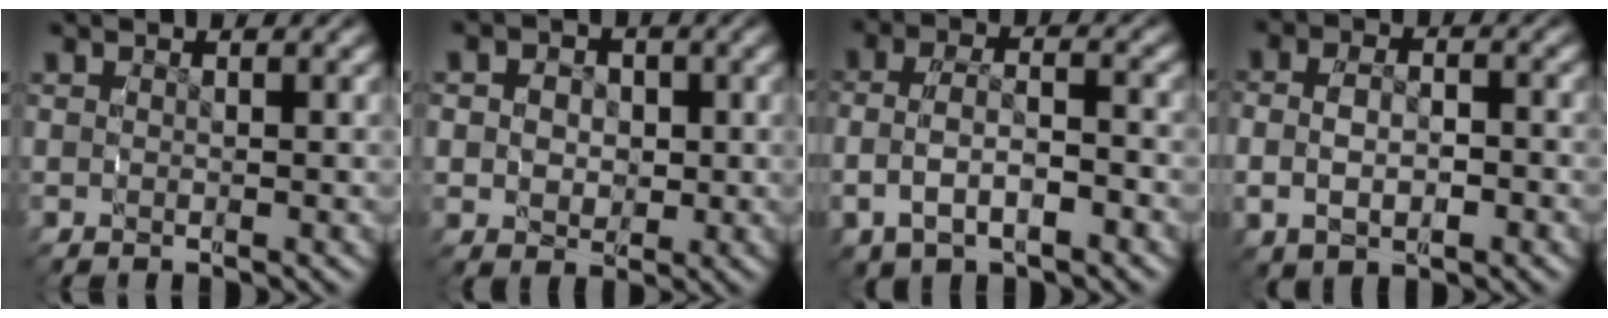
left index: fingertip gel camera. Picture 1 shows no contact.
{"total": 4.7, "force": [0.0, 4.2, 2.0], "torque": [-0.039, -0.011, 0.000]}
{"total": 4.6, "force": [-1.7, 2.9, 3.2], "torque": [-0.069, -0.007, -0.028]}
{"total": 4.3, "force": [-0.7, 3.1, 2.8], "torque": [-0.060, -0.002, -0.012]}